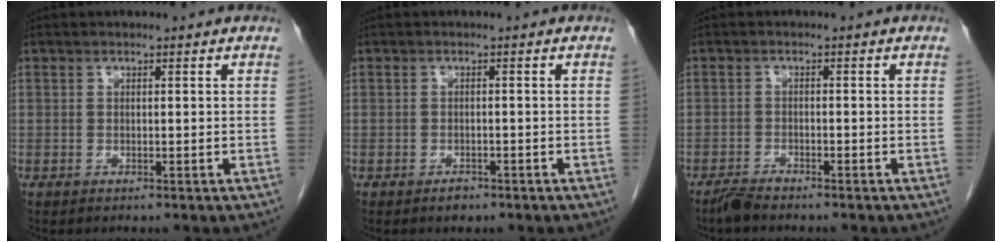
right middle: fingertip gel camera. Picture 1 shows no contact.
{"total": 1.5, "force": [-1.1, 0.7, 0.6], "torque": [-0.011, 0.001, -0.012]}
{"total": 2.2, "force": [-2.1, 0.2, 0.8], "torque": [-0.021, -0.006, -0.039]}